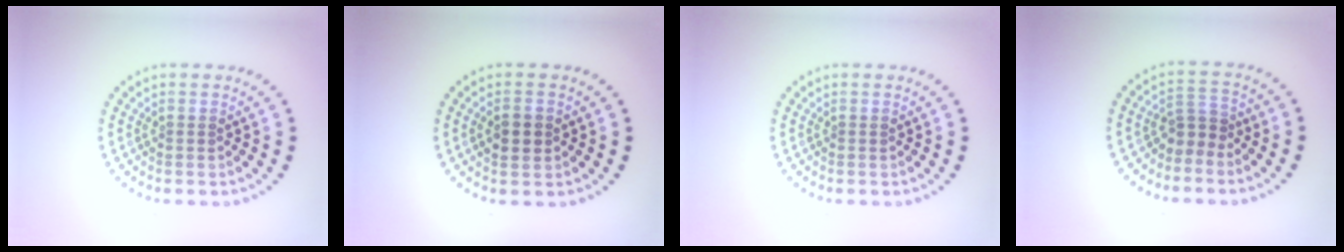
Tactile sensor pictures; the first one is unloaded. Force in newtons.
{"total": 2.5, "press": 2.5, "slide": 0.1}
{"total": 0.0}
{"total": 1.9, "press": 1.4, "slide": 1.4}